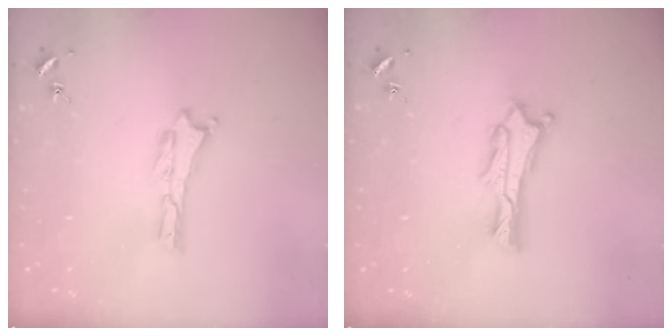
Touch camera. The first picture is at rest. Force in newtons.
{"total": 1.9, "press": 1.9, "slide": 0.2}